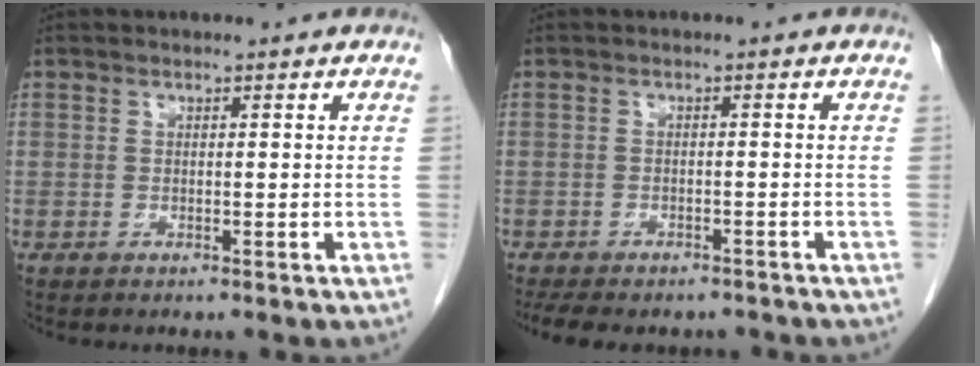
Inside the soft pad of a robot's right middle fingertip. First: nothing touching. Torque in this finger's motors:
{"motor_torque": [1.17, -0.97, 0.10, 0.03]}